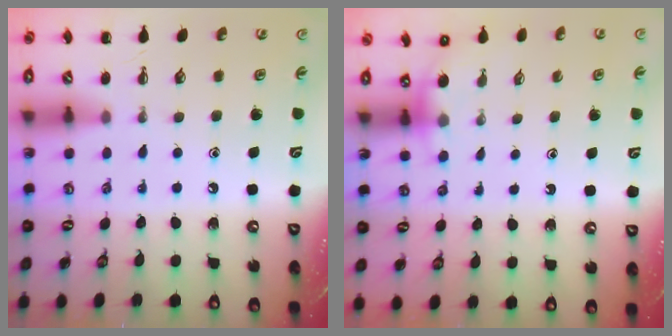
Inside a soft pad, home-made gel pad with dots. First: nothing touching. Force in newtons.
{"total": 3.9, "press": 3.7, "slide": 1.2}